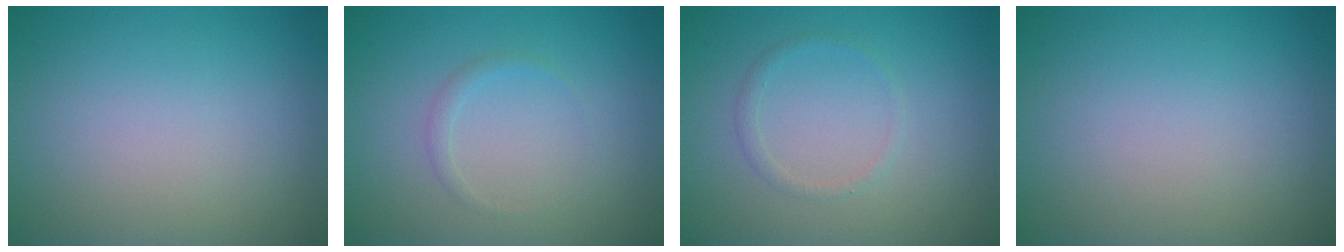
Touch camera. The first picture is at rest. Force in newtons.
{"total": 0.8, "press": 0.8, "slide": 0.1}
{"total": 0.9, "press": 0.9, "slide": 0.1}
{"total": 0.0}